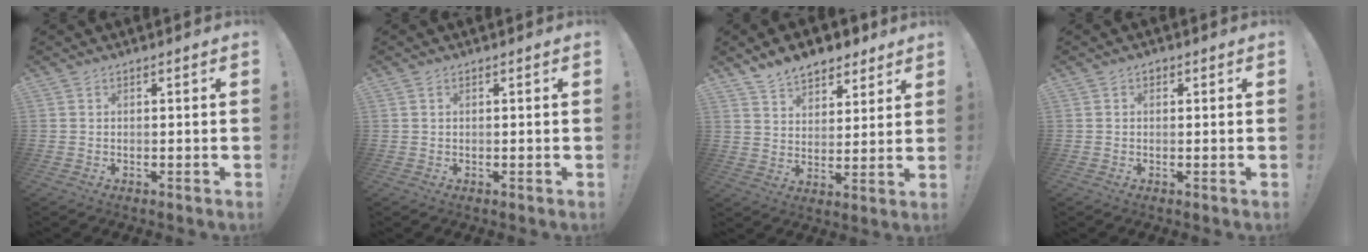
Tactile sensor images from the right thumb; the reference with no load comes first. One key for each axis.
{"total": 0.5, "fx": 0.4, "fy": 0.3, "fz": 0.2, "tx": -0.006, "ty": 0.001, "tz": 0.008}
{"total": 9.9, "fx": 7.9, "fy": 5.3, "fz": 3.0, "tx": -0.048, "ty": -0.054, "tz": 0.150}
{"total": 0.9, "fx": 0.3, "fy": 0.8, "fz": 0.4, "tx": 0.000, "ty": 0.000, "tz": 0.004}